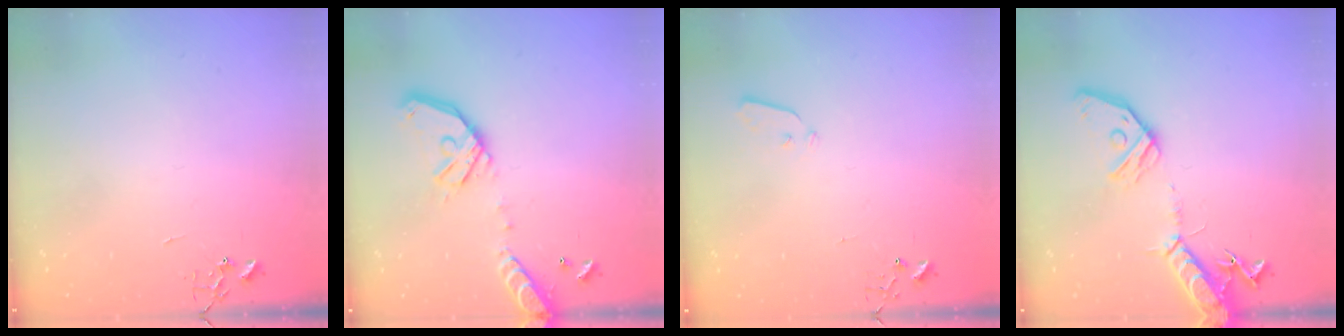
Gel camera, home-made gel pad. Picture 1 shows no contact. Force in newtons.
{"total": 15.4, "press": 15.1, "slide": 2.8}
{"total": 3.8, "press": 3.8, "slide": 0.1}
{"total": 16.6, "press": 16.2, "slide": 3.2}